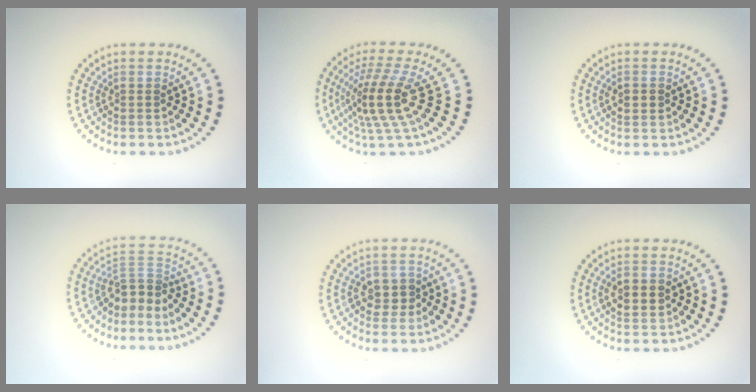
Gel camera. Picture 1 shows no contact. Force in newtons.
{"total": 5.1, "press": 3.7, "slide": 3.5}
{"total": 1.8, "press": 1.8, "slide": 0.2}
{"total": 2.9, "press": 2.1, "slide": 2.0}
{"total": 2.5, "press": 2.4, "slide": 0.4}
{"total": 2.3, "press": 2.3, "slide": 0.1}